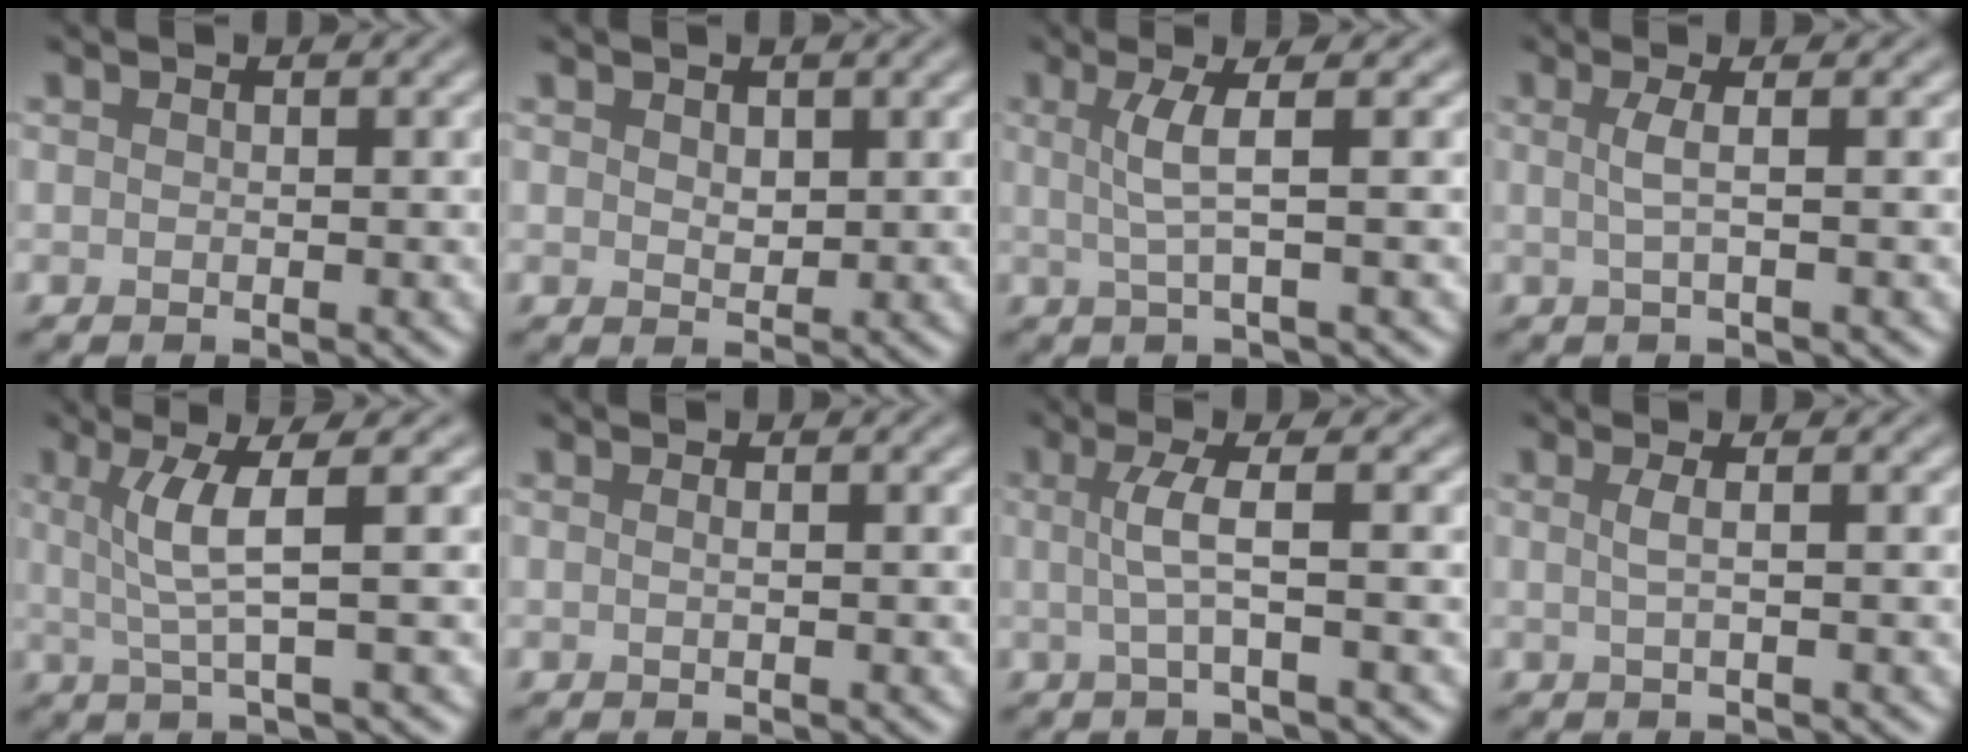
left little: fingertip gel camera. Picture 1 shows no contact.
{"total": 1.2, "force": [0.6, 0.8, 0.7], "torque": [-0.011, -0.003, 0.014]}
{"total": 3.1, "force": [0.5, 0.5, 3.1], "torque": [-0.059, 0.001, 0.010]}
{"total": 2.1, "force": [0.2, 0.6, 2.0], "torque": [-0.036, 0.001, -0.004]}
{"total": 4.2, "force": [0.9, 0.6, 4.0], "torque": [-0.076, 0.003, 0.021]}
{"total": 0.5, "force": [0.1, 0.2, 0.5], "torque": [-0.006, 0.001, -0.002]}
{"total": 3.0, "force": [0.1, 0.6, 2.9], "torque": [-0.057, 0.002, -0.003]}
{"total": 1.7, "force": [0.2, 0.6, 1.6], "torque": [-0.025, 0.002, -0.002]}